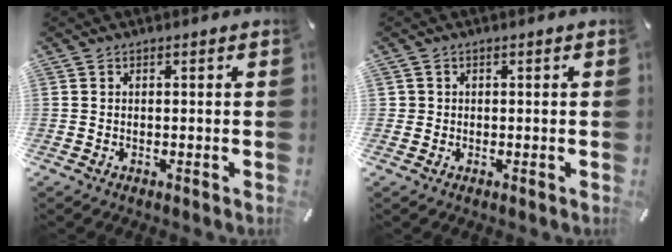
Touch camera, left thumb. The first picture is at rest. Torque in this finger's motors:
{"motor_torque": [0.03, 0.14, -0.11, -0.06, 0.00]}